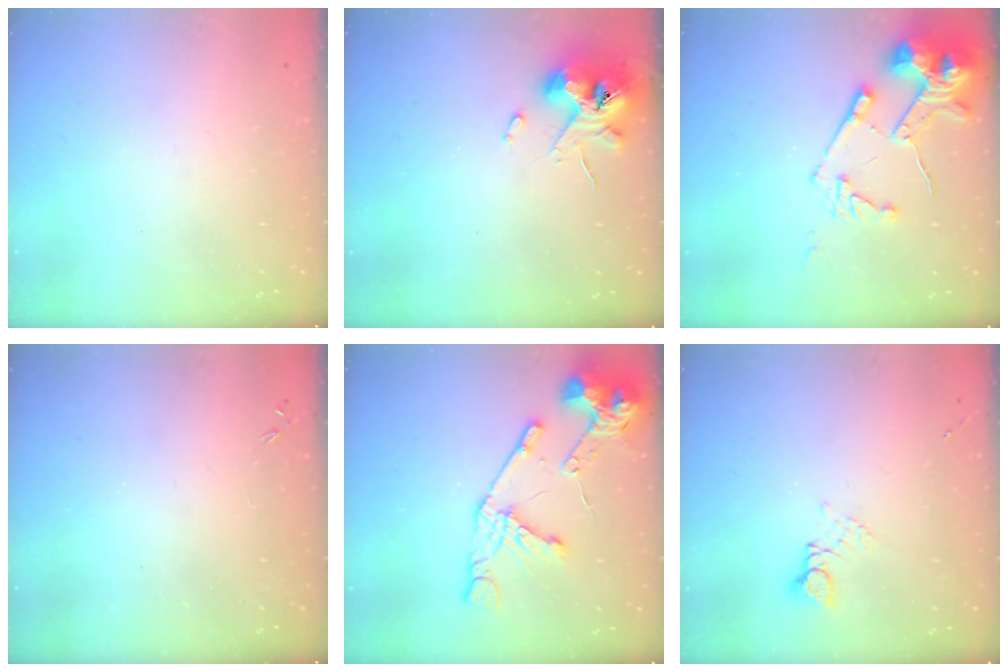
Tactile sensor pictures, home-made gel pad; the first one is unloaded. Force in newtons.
{"total": 11.0, "press": 10.9, "slide": 1.6}
{"total": 16.6, "press": 16.4, "slide": 2.0}
{"total": 0.0}
{"total": 16.2, "press": 16.1, "slide": 1.7}
{"total": 3.2, "press": 3.2, "slide": 0.4}